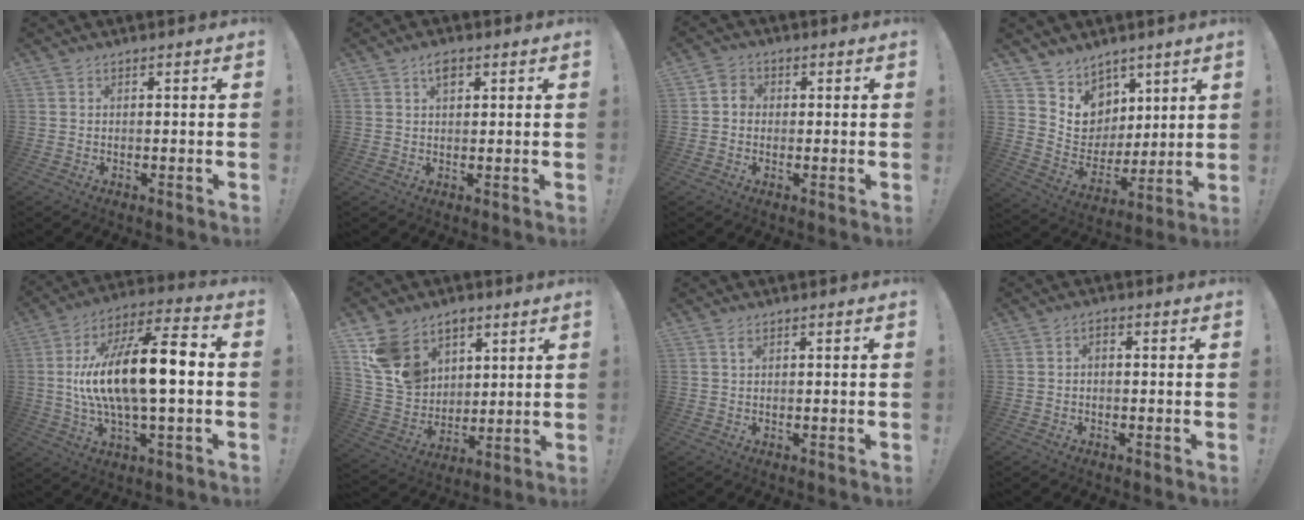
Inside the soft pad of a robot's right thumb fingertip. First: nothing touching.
{"total": 3.6, "force": [1.9, 1.9, 2.5], "torque": [-0.032, -0.003, 0.029]}
{"total": 3.6, "force": [-0.5, 3.2, 1.5], "torque": [-0.030, 0.013, -0.009]}
{"total": 9.2, "force": [6.4, 6.6, -0.5], "torque": [-0.002, -0.073, 0.130]}
{"total": 20.1, "force": [-0.1, 6.2, 19.1], "torque": [-0.350, 0.002, -0.007]}
{"total": 13.7, "force": [8.0, 10.2, 4.4], "torque": [-0.095, -0.042, 0.166]}
{"total": 1.3, "force": [0.7, 0.6, 1.0], "torque": [-0.022, 0.001, 0.013]}
{"total": 1.3, "force": [-0.7, 0.5, 1.0], "torque": [-0.017, 0.005, -0.013]}